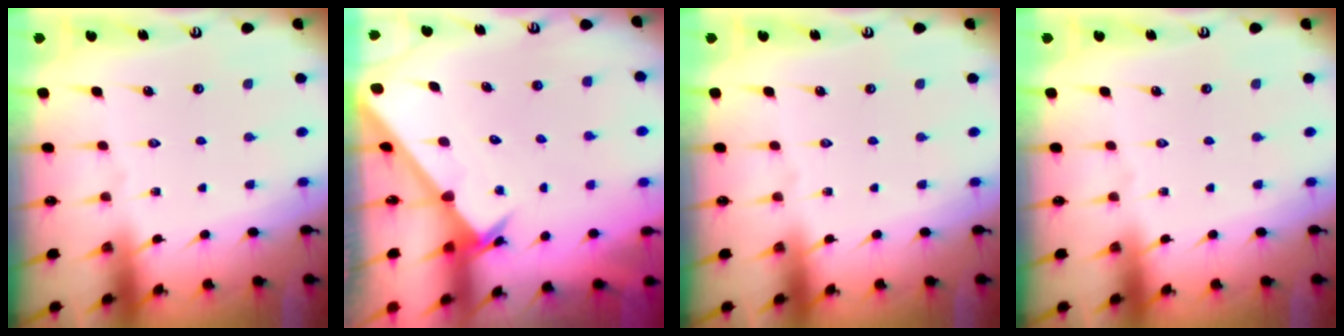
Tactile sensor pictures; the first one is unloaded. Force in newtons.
{"total": 2.5, "press": 2.5, "slide": 0.2}
{"total": 0.0}
{"total": 0.0}